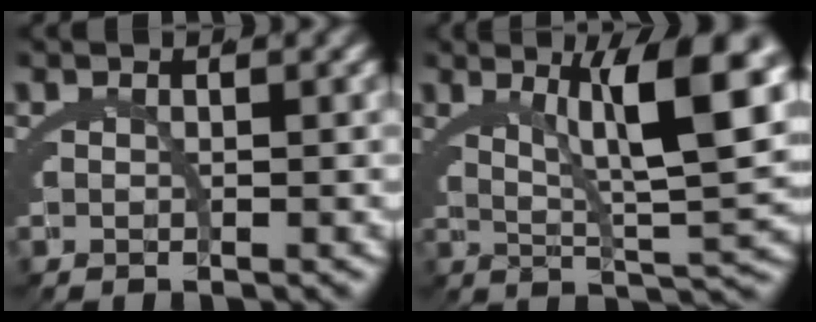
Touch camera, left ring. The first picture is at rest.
{"total": 9.0, "force": [3.3, 1.9, 8.2], "torque": [-0.112, 0.006, 0.056]}